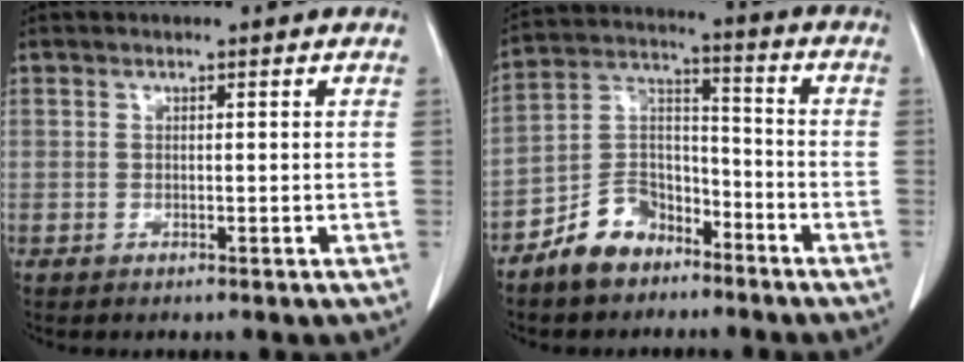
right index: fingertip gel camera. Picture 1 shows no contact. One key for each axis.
{"total": 9.4, "fx": -6.7, "fy": 5.6, "fz": 3.5, "tx": -0.074, "ty": 0.024, "tz": -0.125}